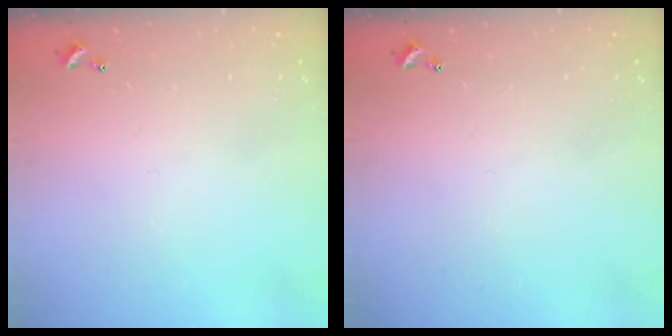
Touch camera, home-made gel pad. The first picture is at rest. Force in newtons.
{"total": 0.0}